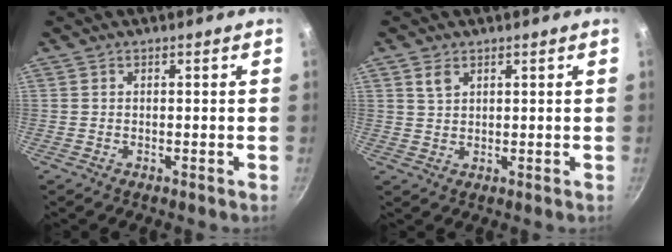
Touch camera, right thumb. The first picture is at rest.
{"total": 2.8, "force": [1.5, 1.8, 1.5], "torque": [-0.021, -0.004, 0.031]}